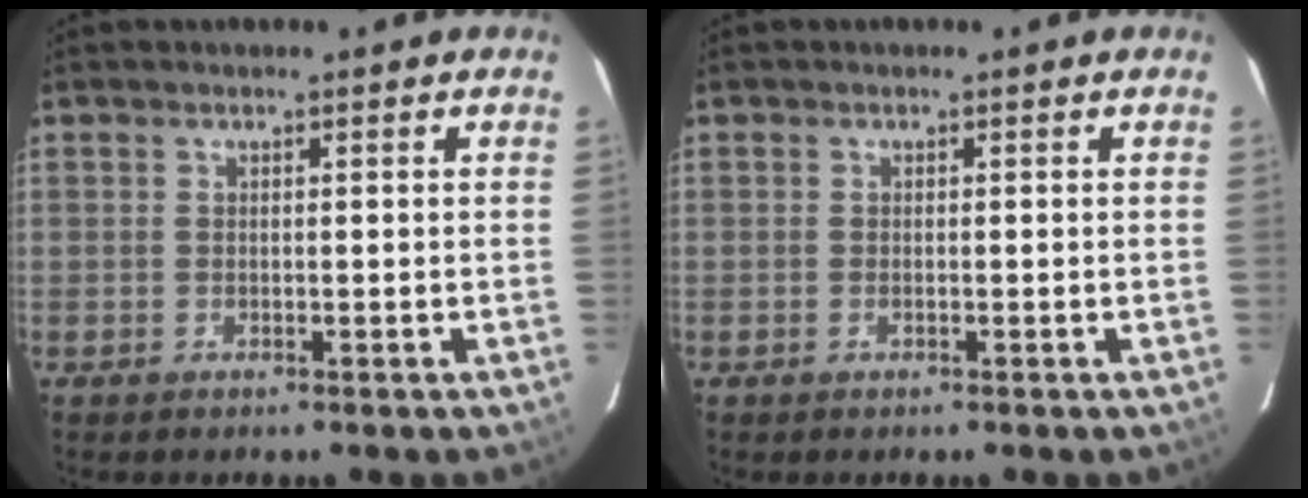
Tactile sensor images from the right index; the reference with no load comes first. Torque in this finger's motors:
{"motor_torque": [-0.11, 0.03, -0.05, 0.00]}